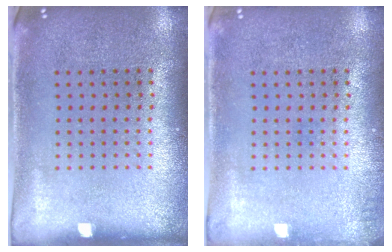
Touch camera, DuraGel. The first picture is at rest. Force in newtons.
{"total": 0.8, "press": 0.8, "slide": 0.0}